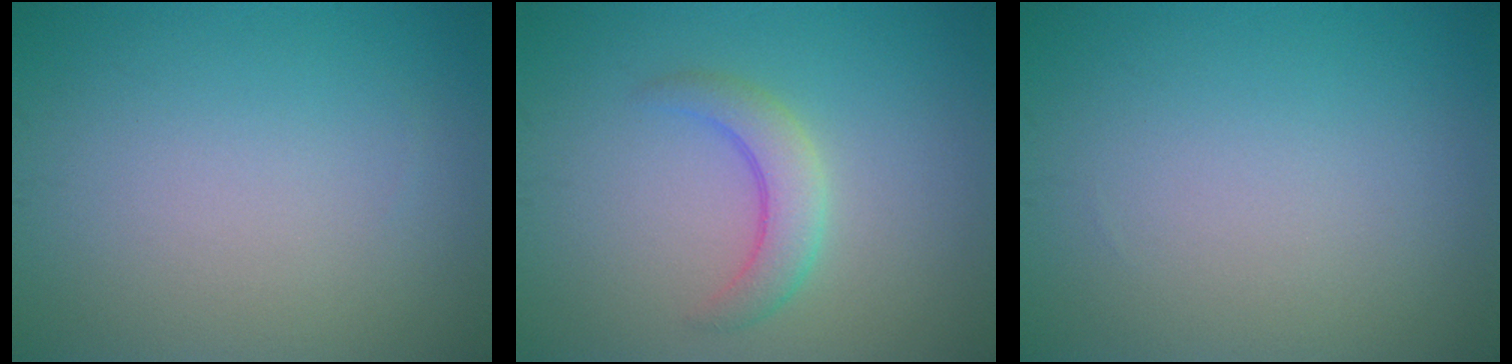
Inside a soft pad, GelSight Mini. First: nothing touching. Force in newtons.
{"total": 2.9, "press": 2.9, "slide": 0.1}
{"total": 0.0}